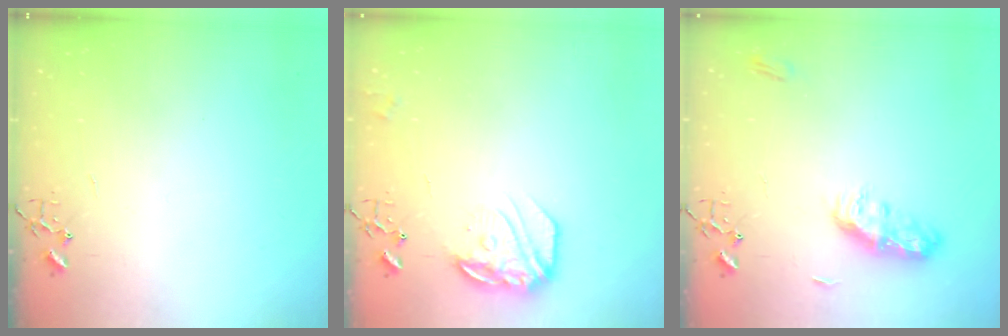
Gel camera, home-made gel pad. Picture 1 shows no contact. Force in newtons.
{"total": 16.0, "press": 15.9, "slide": 1.3}
{"total": 9.0, "press": 9.0, "slide": 0.1}